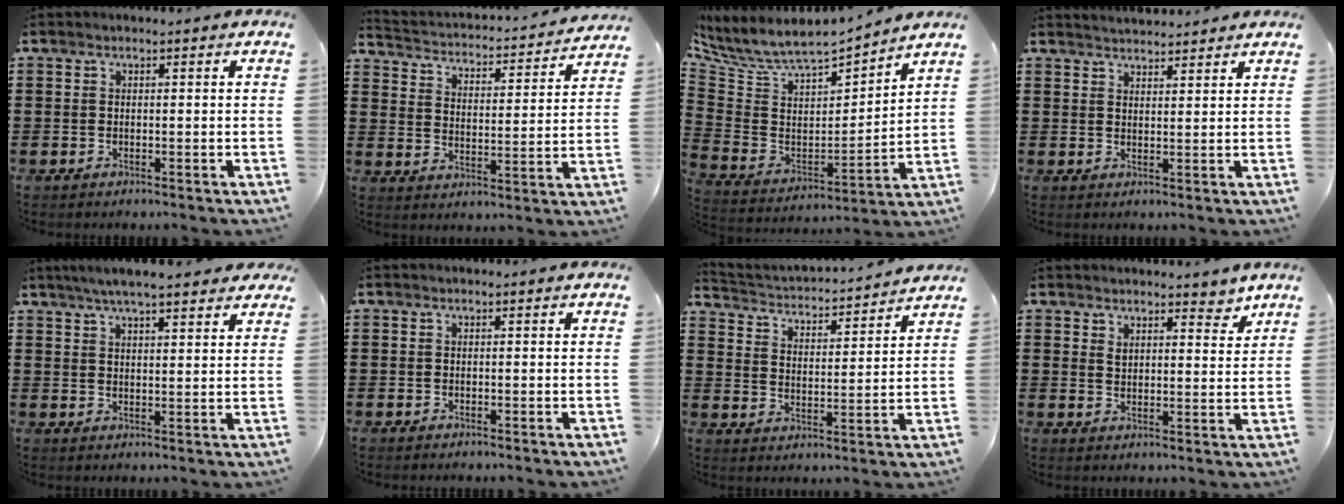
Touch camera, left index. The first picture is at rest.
{"total": 2.2, "force": [2.2, 0.0, 0.2], "torque": [-0.022, -0.030, 0.026]}
{"total": 6.7, "force": [5.7, 2.1, 2.7], "torque": [-0.084, -0.046, 0.096]}
{"total": 2.3, "force": [2.3, -0.2, -0.1], "torque": [-0.004, -0.005, 0.044]}
{"total": 5.4, "force": [4.7, 0.5, 2.7], "torque": [-0.065, -0.005, 0.083]}
{"total": 0.0}
{"total": 2.6, "force": [2.6, 0.0, 0.1], "torque": [-0.022, -0.031, 0.036]}
{"total": 4.2, "force": [3.7, 1.5, 1.2], "torque": [-0.019, -0.011, 0.064]}